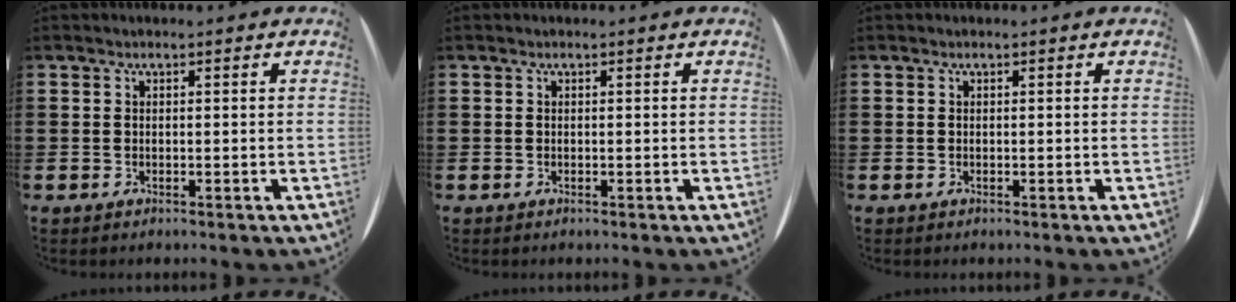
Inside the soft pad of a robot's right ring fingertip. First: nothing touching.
{"total": 0.0}
{"total": 0.0}